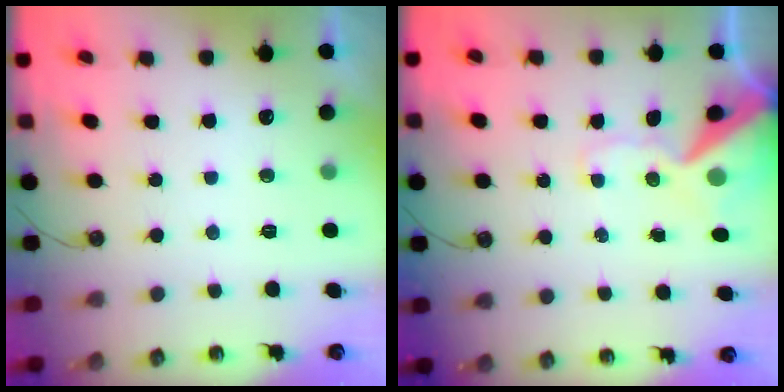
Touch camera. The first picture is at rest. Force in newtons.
{"total": 13.9, "press": 13.7, "slide": 2.2}